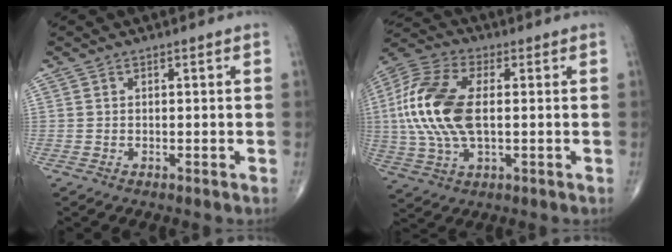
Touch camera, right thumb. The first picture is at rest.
{"total": 17.3, "force": [0.9, 8.9, 14.8], "torque": [-0.337, 0.010, 0.013]}